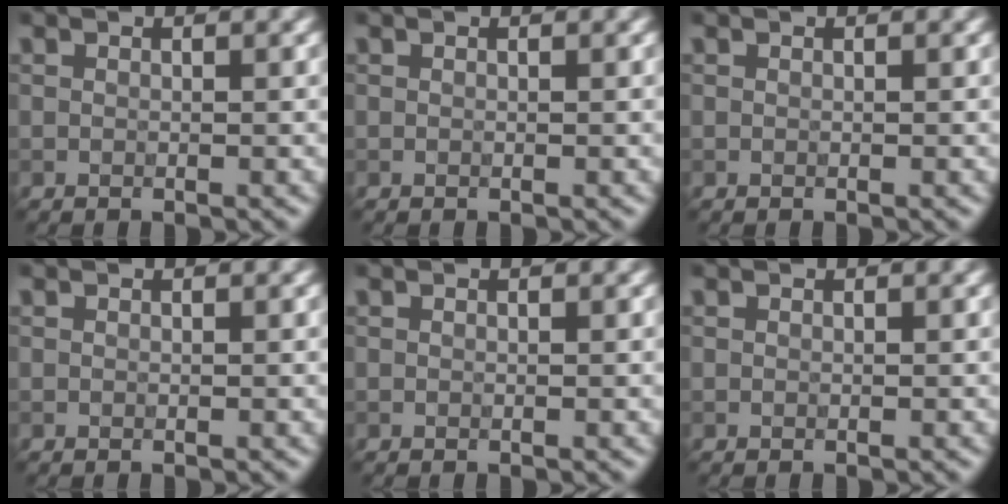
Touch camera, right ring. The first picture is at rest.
{"total": 0.0}
{"total": 0.0}
{"total": 0.0}
{"total": 0.0}
{"total": 0.0}